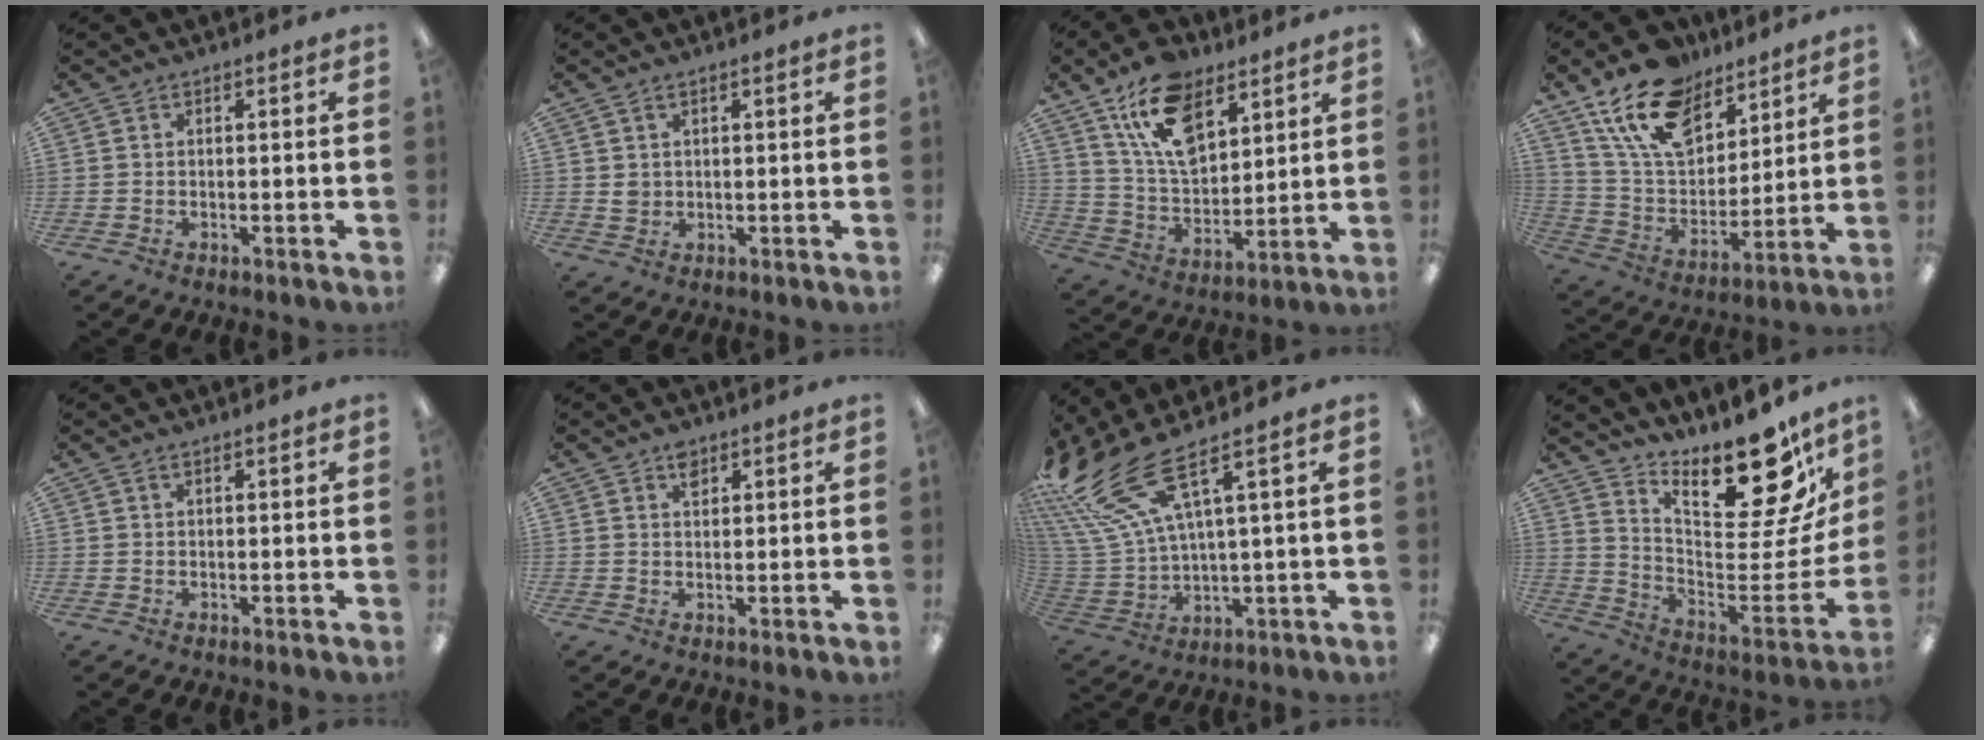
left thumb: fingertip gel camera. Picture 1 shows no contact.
{"total": 2.6, "force": [1.2, 2.0, 1.0], "torque": [-0.015, 0.001, 0.020]}
{"total": 16.0, "force": [9.8, 8.8, 9.1], "torque": [-0.168, -0.031, 0.183]}
{"total": 18.4, "force": [12.6, 10.2, 8.7], "torque": [-0.174, -0.059, 0.233]}
{"total": 0.8, "force": [0.5, 0.3, 0.6], "torque": [-0.013, 0.001, 0.009]}
{"total": 2.6, "force": [1.7, 1.5, 1.2], "torque": [-0.011, -0.006, 0.027]}
{"total": 18.1, "force": [10.2, 6.7, 13.4], "torque": [-0.296, -0.057, 0.179]}
{"total": 21.2, "force": [16.2, 7.1, 11.7], "torque": [-0.137, -0.141, 0.267]}